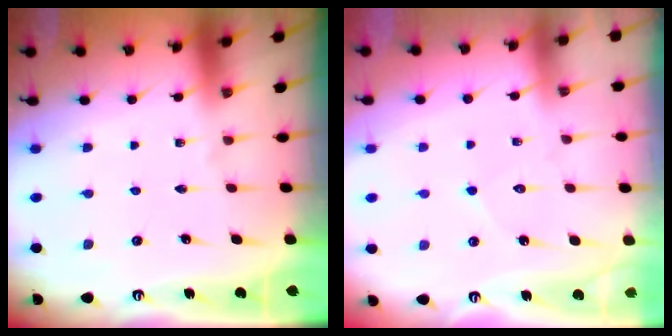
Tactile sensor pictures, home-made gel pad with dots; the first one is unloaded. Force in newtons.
{"total": 5.8, "press": 5.8, "slide": 0.5}